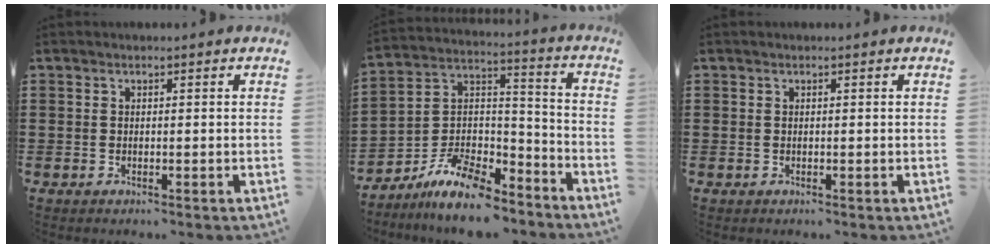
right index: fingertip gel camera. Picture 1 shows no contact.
{"total": 10.6, "force": [-8.8, 3.5, 4.6], "torque": [-0.094, 0.028, -0.174]}
{"total": 0.0}